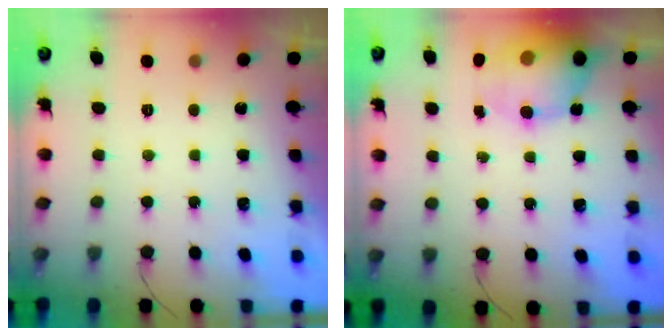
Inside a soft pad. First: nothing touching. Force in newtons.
{"total": 14.9, "press": 14.5, "slide": 3.7}